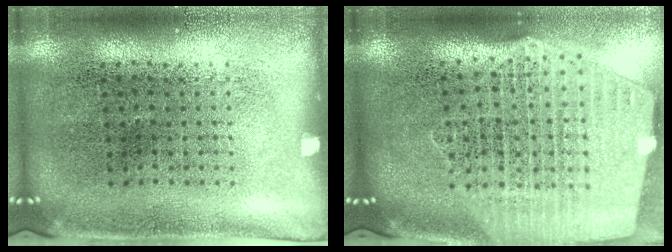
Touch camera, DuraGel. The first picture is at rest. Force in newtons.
{"total": 2.6, "press": 2.3, "slide": 1.3}